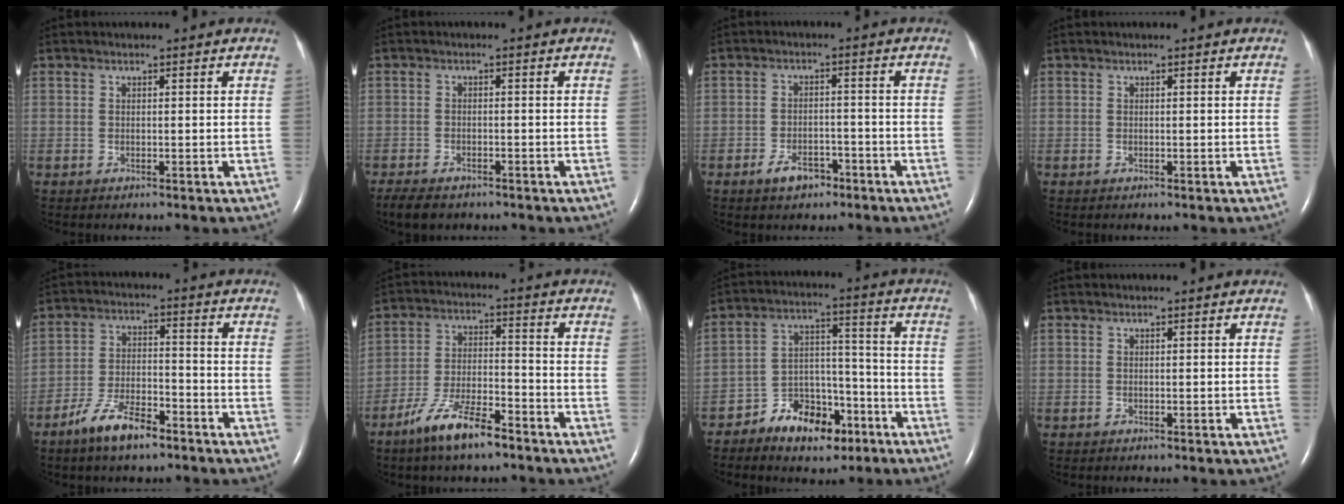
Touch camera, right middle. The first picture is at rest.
{"total": 5.4, "force": [-4.2, 2.3, 2.5], "torque": [-0.043, -0.008, -0.062]}
{"total": 4.2, "force": [-2.8, 2.3, 2.2], "torque": [-0.042, 0.003, -0.041]}
{"total": 0.0}
{"total": 8.3, "force": [-5.9, 2.6, 5.3], "torque": [-0.110, -0.002, -0.106]}
{"total": 9.7, "force": [-6.9, 2.2, 6.3], "torque": [-0.129, -0.006, -0.127]}
{"total": 10.5, "force": [-6.7, 5.5, 5.9], "torque": [-0.101, 0.022, -0.108]}
{"total": 0.0}